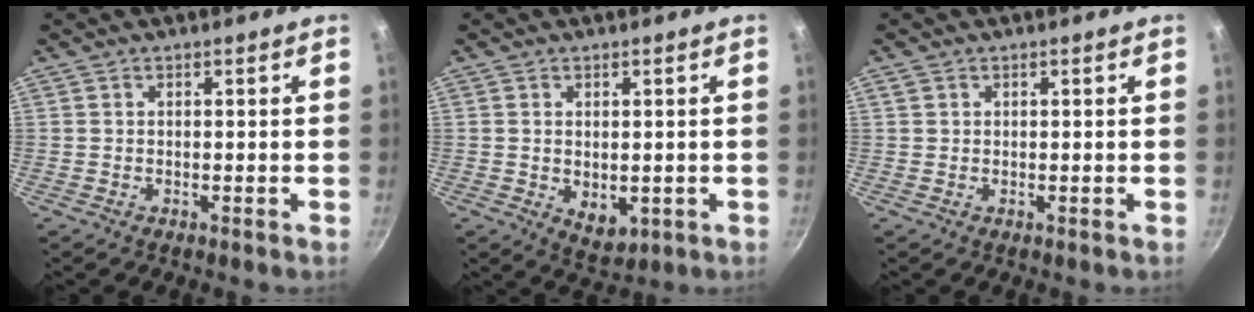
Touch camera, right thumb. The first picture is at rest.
{"total": 5.2, "force": [-0.4, 3.4, 3.9], "torque": [-0.053, -0.012, 0.003]}
{"total": 1.1, "force": [0.4, 0.9, 0.3], "torque": [-0.005, 0.004, 0.006]}